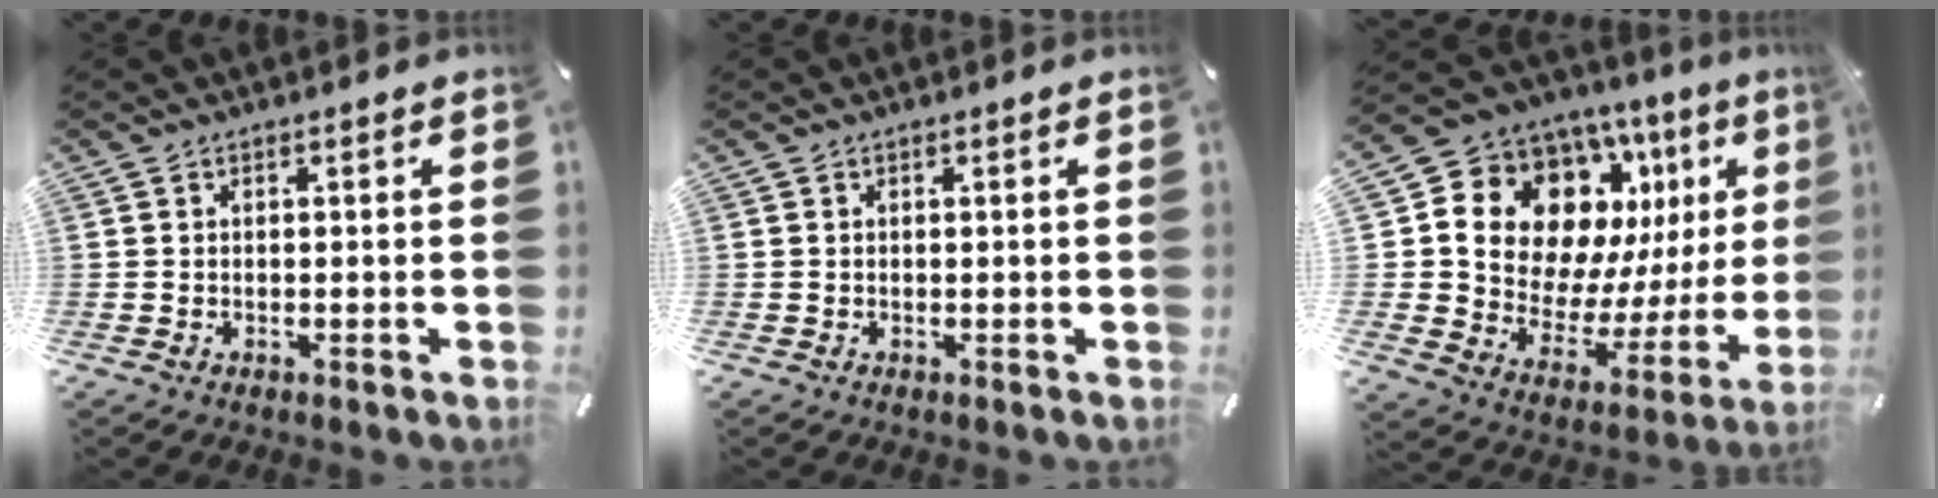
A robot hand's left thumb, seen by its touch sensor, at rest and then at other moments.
{"total": 0.0}
{"total": 16.9, "force": [9.8, 11.5, 7.8], "torque": [-0.118, -0.087, 0.183]}